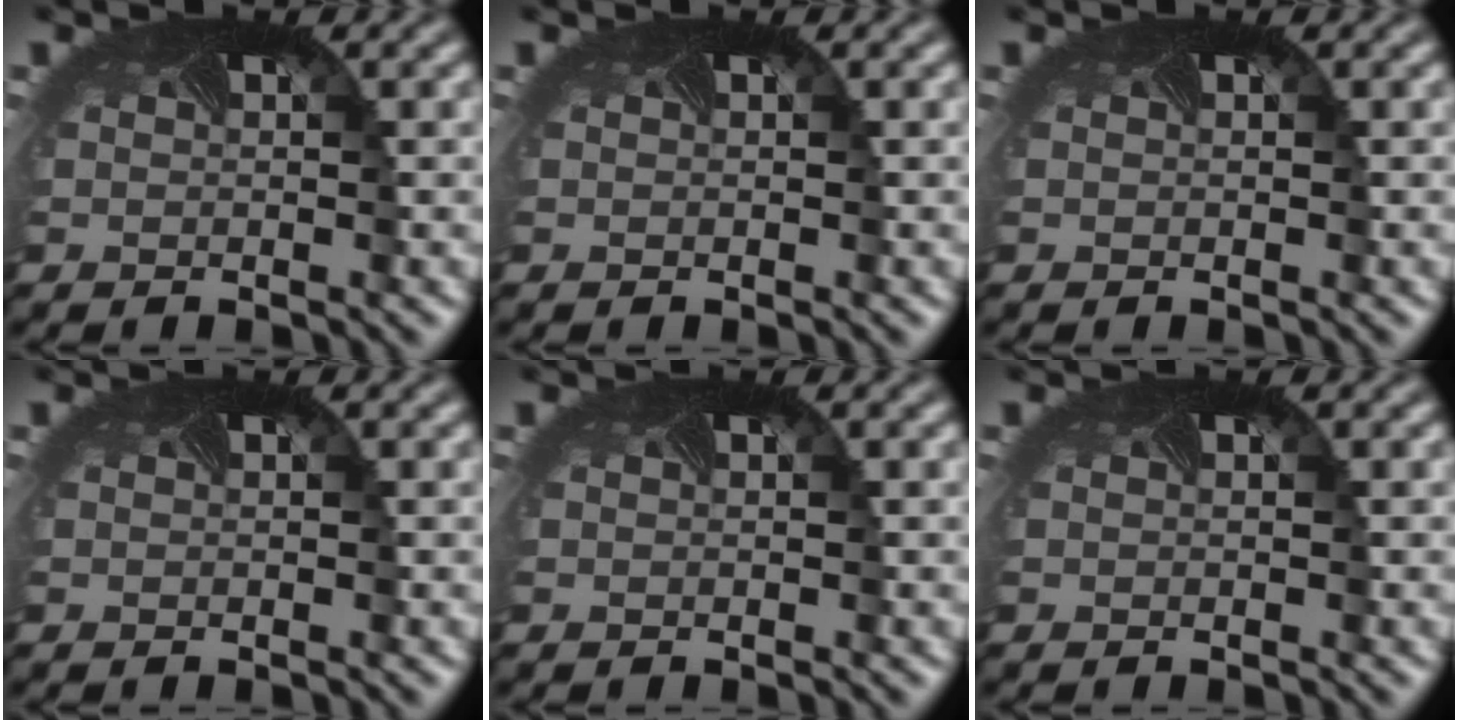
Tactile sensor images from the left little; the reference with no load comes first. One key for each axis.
{"total": 0.0}
{"total": 0.0}
{"total": 0.0}
{"total": 0.0}
{"total": 0.0}